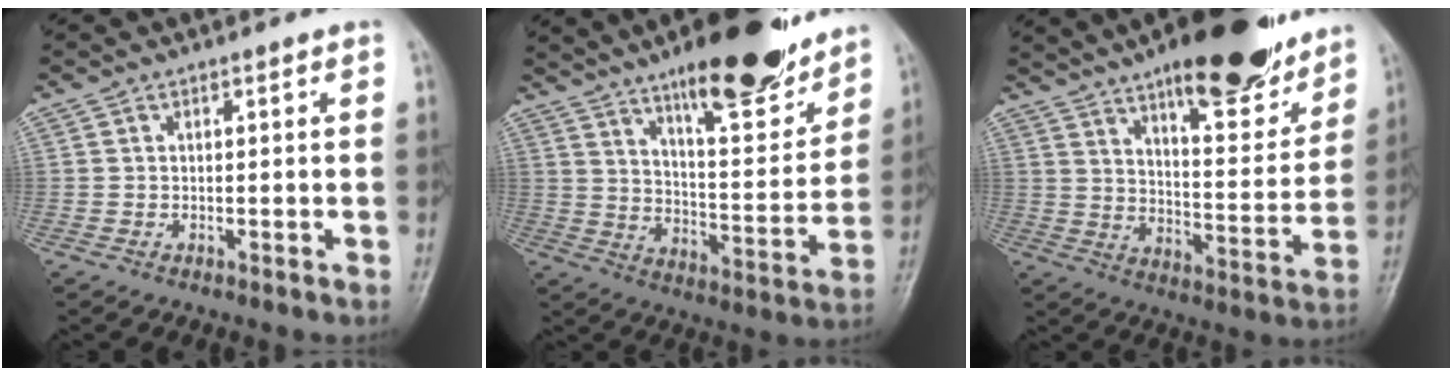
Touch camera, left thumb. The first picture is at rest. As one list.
[{"total": 19.8, "force": [14.1, 5.2, 12.9], "torque": [-0.152, -0.080, 0.222]}, {"total": 22.5, "force": [15.6, 7.0, 14.5], "torque": [-0.172, -0.070, 0.236]}]